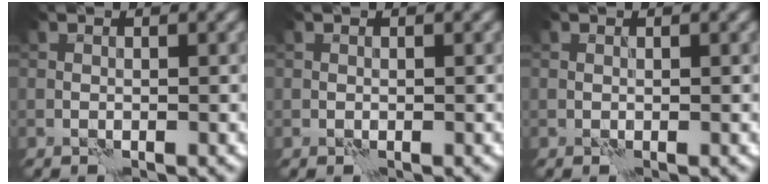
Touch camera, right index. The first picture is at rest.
{"total": 0.0}
{"total": 0.0}